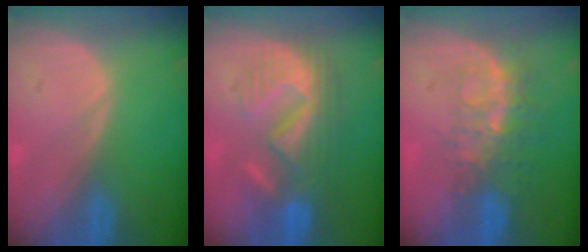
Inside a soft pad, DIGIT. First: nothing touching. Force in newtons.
{"total": 8.8, "press": 8.7, "slide": 1.4}
{"total": 8.3, "press": 6.9, "slide": 4.7}